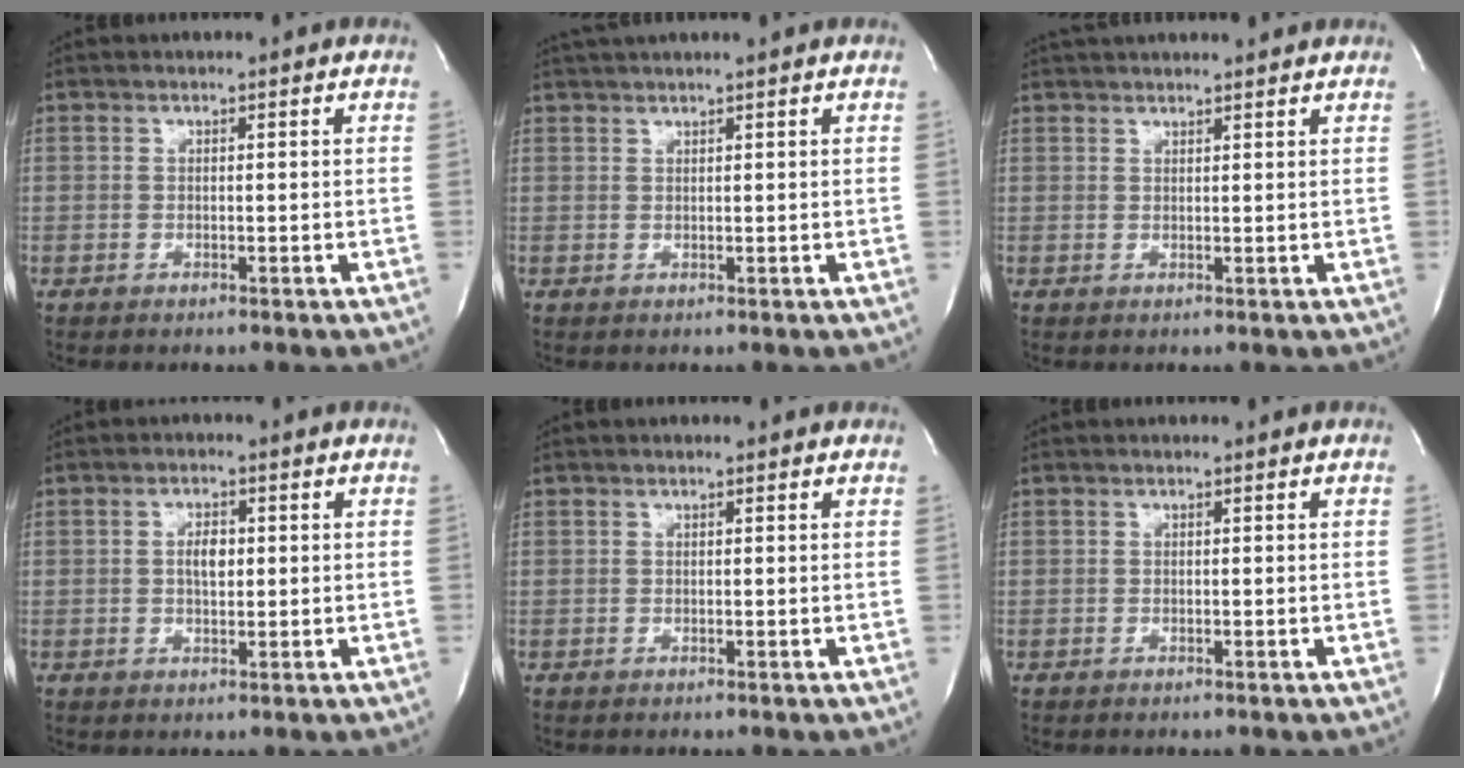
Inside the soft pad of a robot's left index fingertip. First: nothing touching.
{"total": 4.3, "force": [3.8, -0.5, 2.0], "torque": [-0.029, 0.028, 0.060]}
{"total": 8.9, "force": [8.2, 1.2, 3.3], "torque": [-0.050, 0.030, 0.108]}
{"total": 2.9, "force": [0.3, 1.3, 2.6], "torque": [-0.046, 0.003, 0.006]}
{"total": 0.5, "force": [0.4, 0.2, 0.3], "torque": [-0.011, 0.003, 0.003]}
{"total": 0.0}